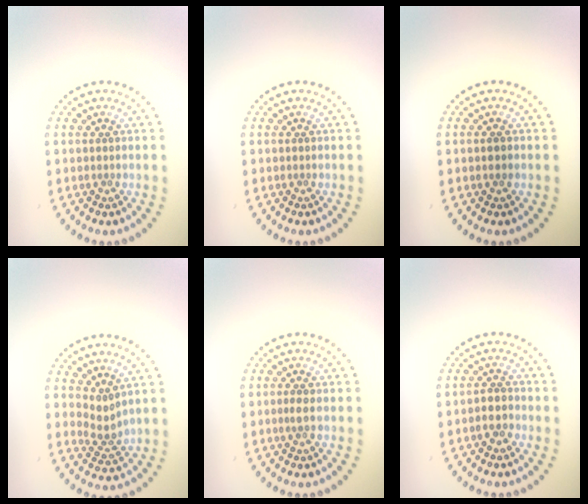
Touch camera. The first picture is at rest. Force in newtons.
{"total": 0.0}
{"total": 0.8, "press": 0.8, "slide": 0.2}
{"total": 2.0, "press": 1.4, "slide": 1.5}
{"total": 0.7, "press": 0.6, "slide": 0.3}
{"total": 1.6, "press": 1.4, "slide": 0.7}